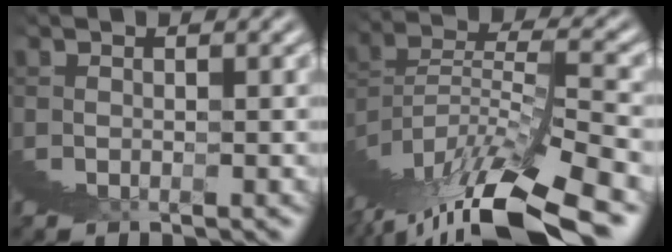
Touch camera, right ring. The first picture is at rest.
{"total": 6.3, "force": [0.3, 1.2, 6.2], "torque": [-0.095, 0.008, 0.001]}